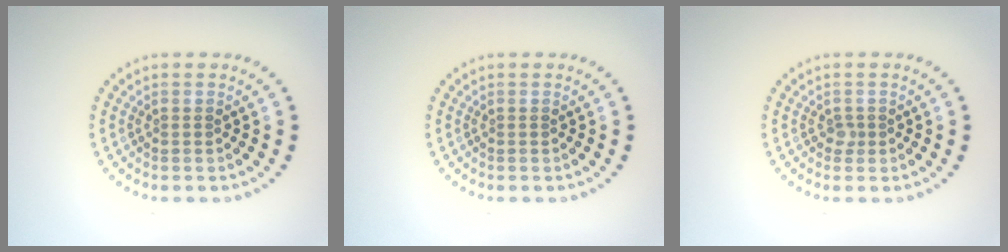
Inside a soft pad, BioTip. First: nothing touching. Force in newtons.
{"total": 0.0}
{"total": 0.8, "press": 0.6, "slide": 0.6}